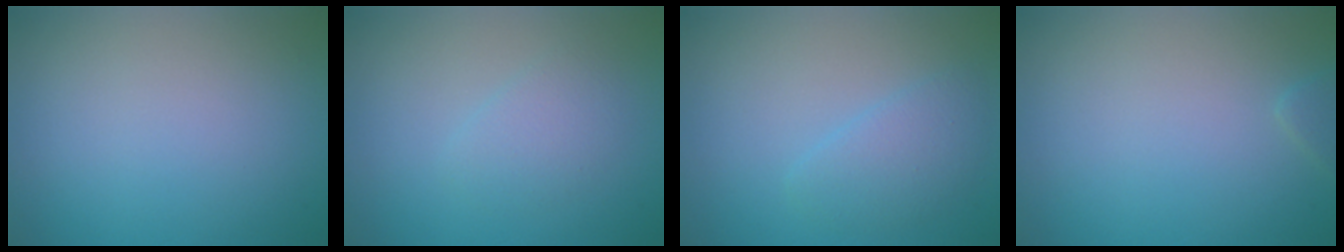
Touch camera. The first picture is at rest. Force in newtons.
{"total": 1.8, "press": 1.8, "slide": 0.1}
{"total": 2.4, "press": 2.4, "slide": 0.1}
{"total": 0.7, "press": 0.7, "slide": 0.0}